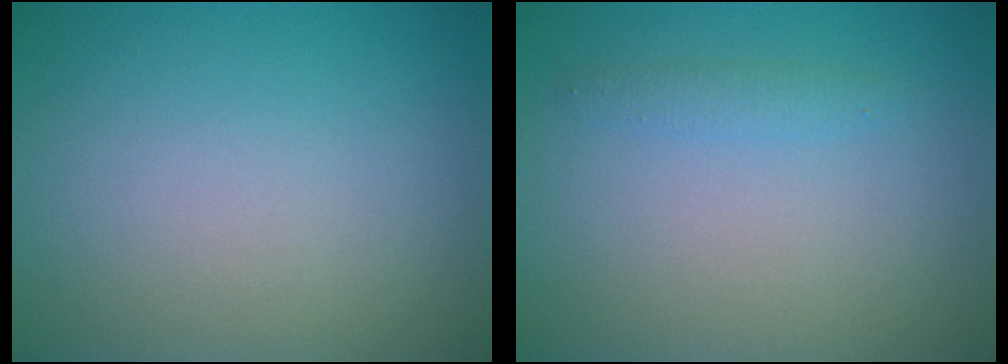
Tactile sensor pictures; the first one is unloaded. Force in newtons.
{"total": 1.1, "press": 1.1, "slide": 0.1}